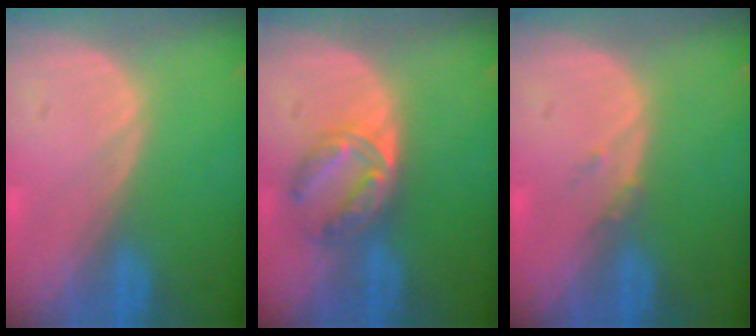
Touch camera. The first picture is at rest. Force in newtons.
{"total": 5.9, "press": 5.5, "slide": 2.0}
{"total": 1.2, "press": 1.0, "slide": 0.6}